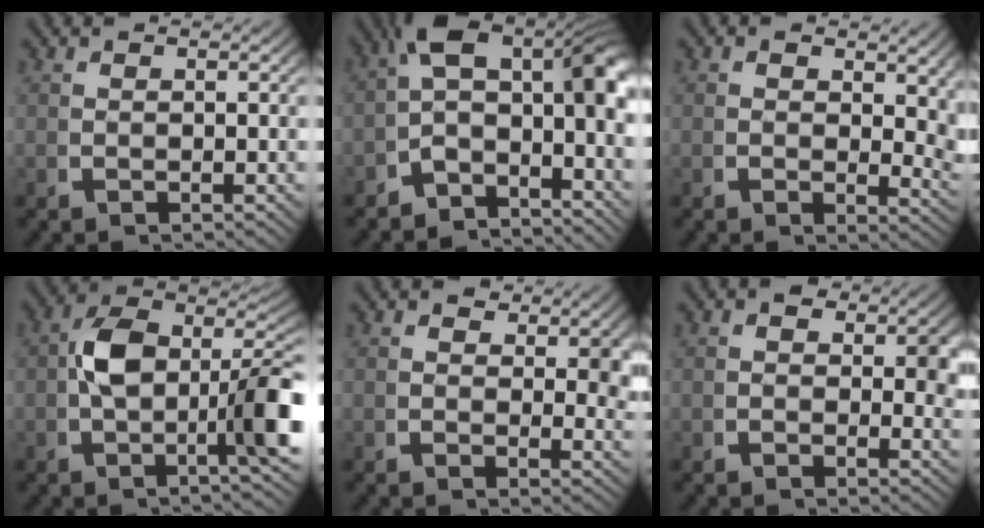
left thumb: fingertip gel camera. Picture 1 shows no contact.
{"total": 12.2, "force": [0.3, 8.4, 8.9], "torque": [-0.129, -0.003, -0.025]}
{"total": 3.6, "force": [1.5, 2.1, 2.5], "torque": [-0.017, -0.013, 0.019]}
{"total": 9.2, "force": [-0.6, 4.7, 7.9], "torque": [-0.140, -0.007, -0.017]}
{"total": 3.3, "force": [1.2, 2.0, 2.3], "torque": [-0.022, -0.016, 0.019]}
{"total": 3.0, "force": [0.3, 2.2, 2.1], "torque": [-0.022, -0.009, -0.004]}